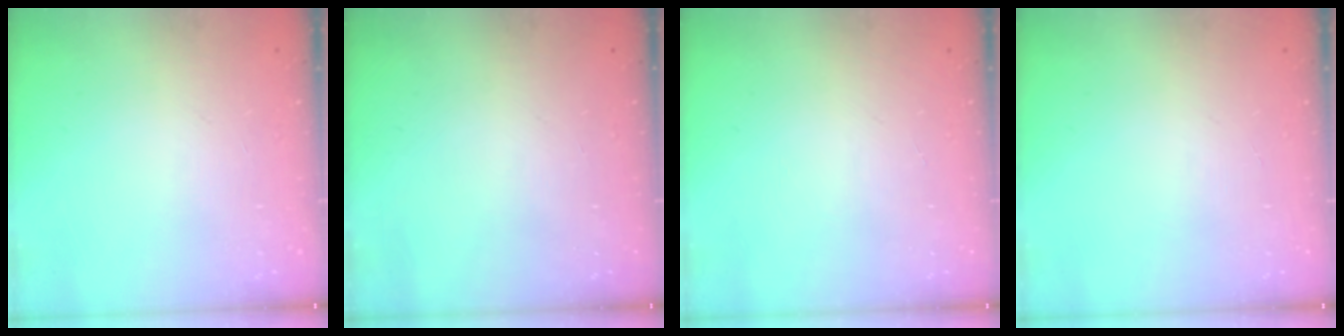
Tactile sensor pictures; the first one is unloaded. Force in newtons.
{"total": 0.0}
{"total": 0.0}
{"total": 0.0}